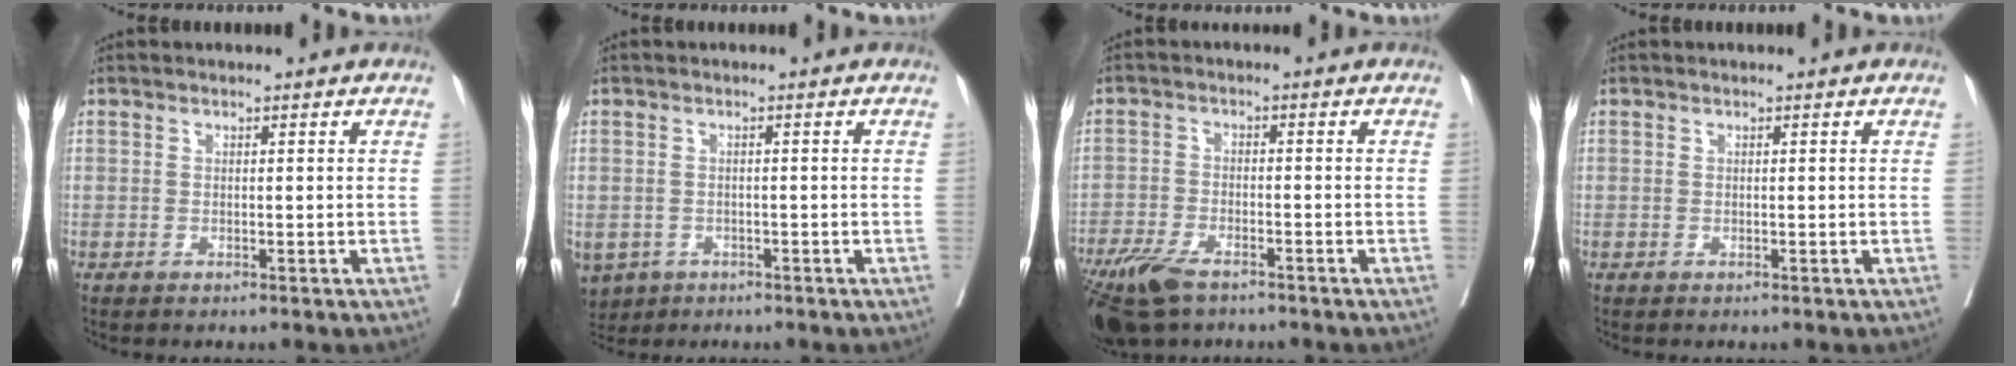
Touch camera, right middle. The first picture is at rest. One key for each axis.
{"total": 6.5, "fx": -3.4, "fy": 5.1, "fz": 2.1, "tx": -0.057, "ty": -0.002, "tz": -0.049}
{"total": 9.4, "fx": -6.8, "fy": 3.3, "fz": 5.6, "tx": -0.106, "ty": -0.018, "tz": -0.119}
{"total": 0.0}